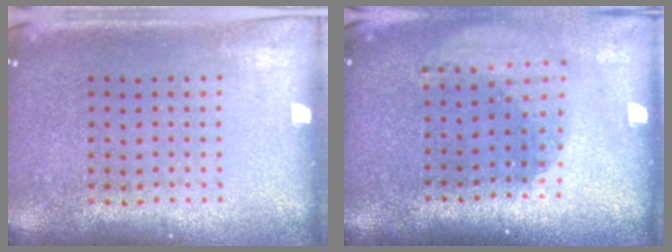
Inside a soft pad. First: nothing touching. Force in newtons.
{"total": 1.8, "press": 1.4, "slide": 1.2}